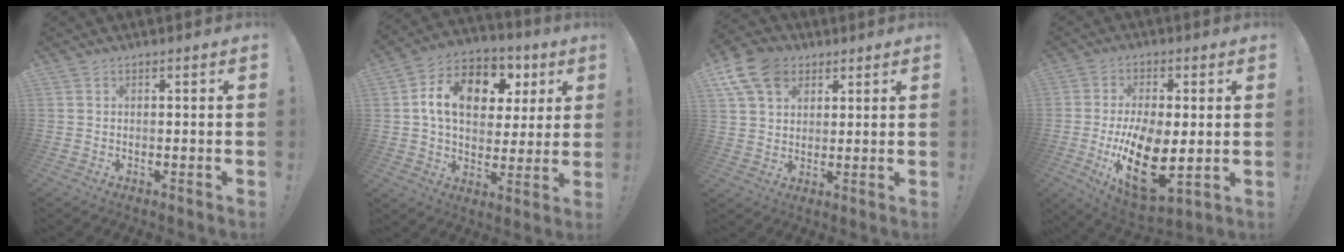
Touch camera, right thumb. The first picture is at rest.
{"total": 15.9, "force": [5.0, 10.9, 10.5], "torque": [-0.160, -0.013, 0.090]}
{"total": 12.8, "force": [6.4, 8.9, 6.6], "torque": [-0.118, -0.022, 0.126]}
{"total": 18.6, "force": [-2.8, 9.9, 15.5], "torque": [-0.271, -0.008, -0.033]}